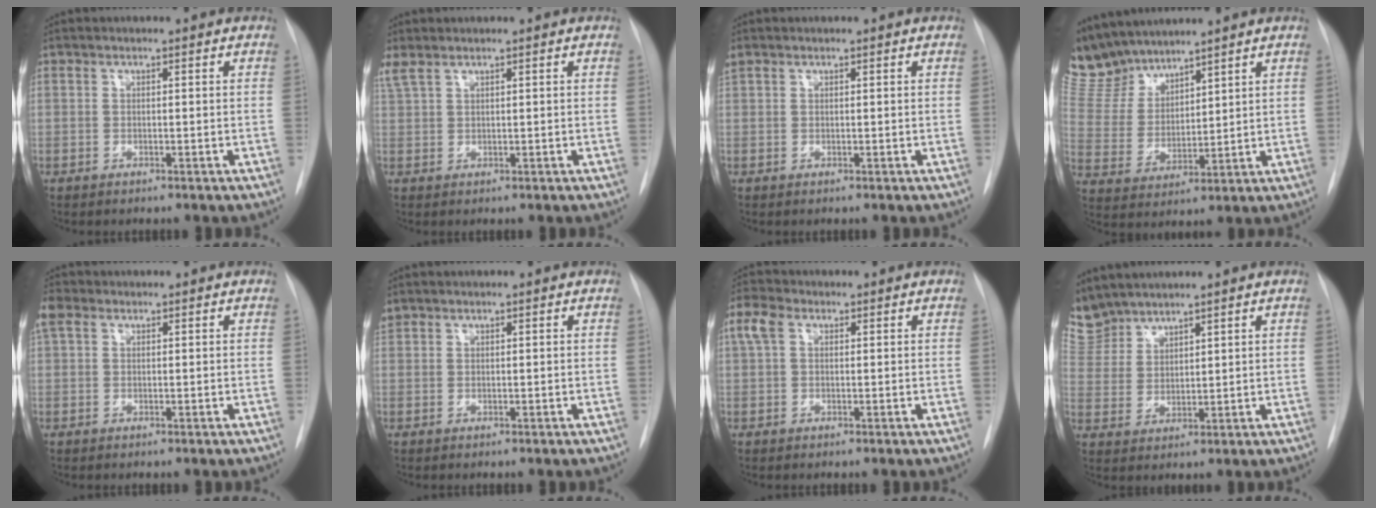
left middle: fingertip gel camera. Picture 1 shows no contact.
{"total": 2.2, "force": [1.8, 0.5, 1.1], "torque": [-0.040, 0.019, 0.049]}
{"total": 0.8, "force": [0.7, 0.5, 0.1], "torque": [-0.010, 0.019, 0.018]}
{"total": 10.4, "force": [9.9, 2.8, 1.8], "torque": [-0.052, 0.003, 0.214]}
{"total": 2.1, "force": [1.1, 1.5, 1.1], "torque": [-0.033, 0.024, 0.023]}
{"total": 1.3, "force": [1.0, 0.9, 0.0], "torque": [-0.004, 0.017, 0.021]}
{"total": 3.4, "force": [1.2, 2.2, 2.3], "torque": [-0.066, 0.025, 0.024]}
{"total": 6.9, "force": [6.6, 1.8, -0.2], "torque": [-0.003, 0.004, 0.149]}